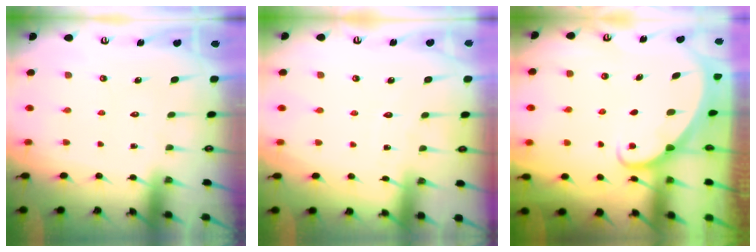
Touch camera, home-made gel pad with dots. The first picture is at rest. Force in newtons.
{"total": 2.8, "press": 2.8, "slide": 0.3}
{"total": 1.5, "press": 1.5, "slide": 0.0}